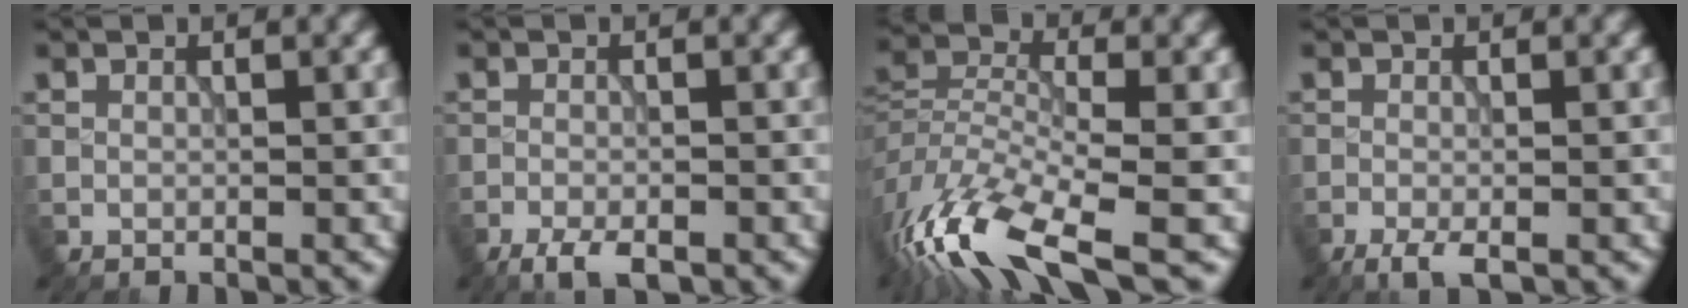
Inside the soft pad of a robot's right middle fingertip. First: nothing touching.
{"total": 3.2, "force": [-2.2, 1.0, 2.0], "torque": [-0.040, -0.004, -0.041]}
{"total": 11.1, "force": [-6.9, 3.7, 7.8], "torque": [-0.159, -0.007, -0.140]}
{"total": 2.1, "force": [-1.3, 0.5, 1.6], "torque": [-0.035, -0.005, -0.029]}